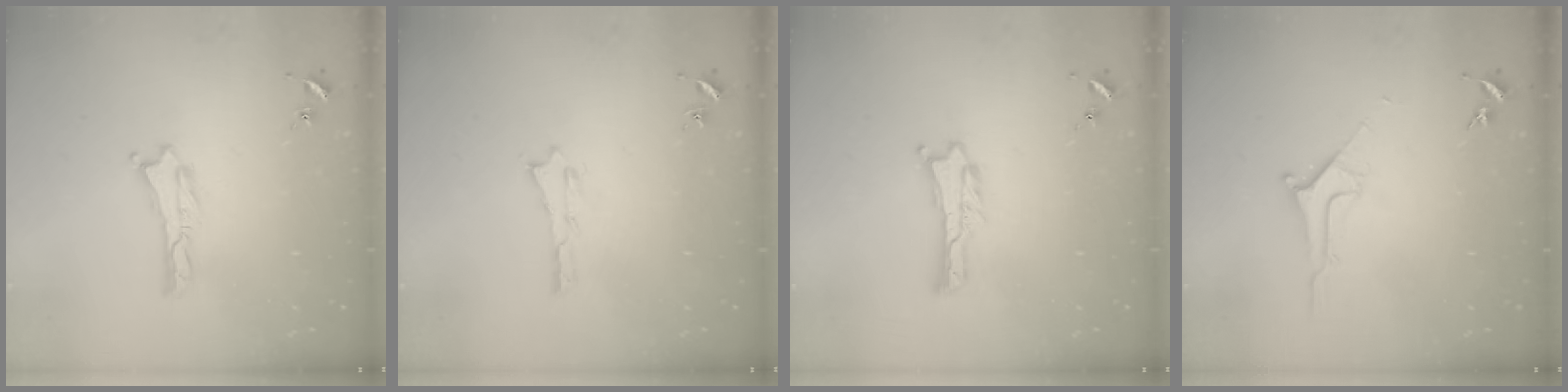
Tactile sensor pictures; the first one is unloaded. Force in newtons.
{"total": 0.0}
{"total": 0.0}
{"total": 1.8, "press": 1.7, "slide": 0.2}